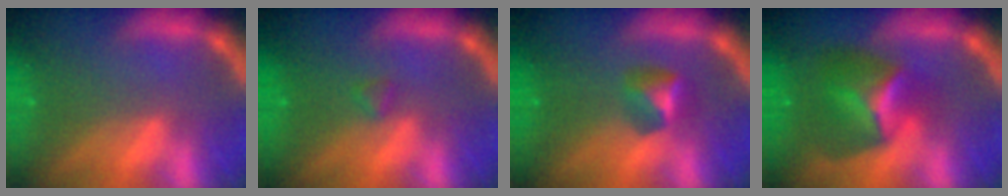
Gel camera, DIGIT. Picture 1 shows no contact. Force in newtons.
{"total": 0.9}
{"total": 2.4}
{"total": 5.9}